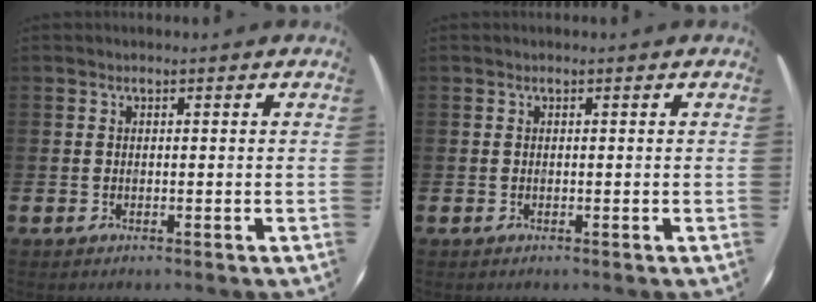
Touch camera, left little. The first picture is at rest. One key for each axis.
{"total": 0.0}